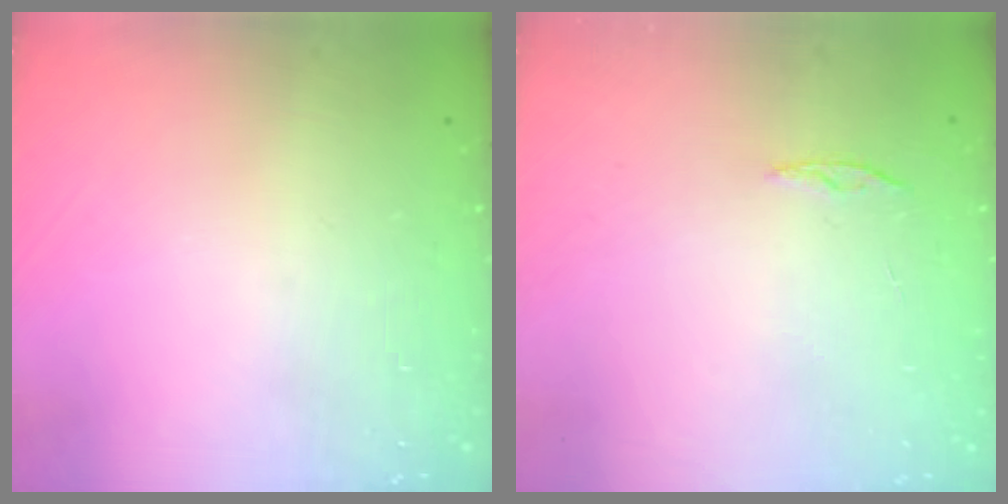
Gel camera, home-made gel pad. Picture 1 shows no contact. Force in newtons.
{"total": 4.0, "press": 3.9, "slide": 0.4}